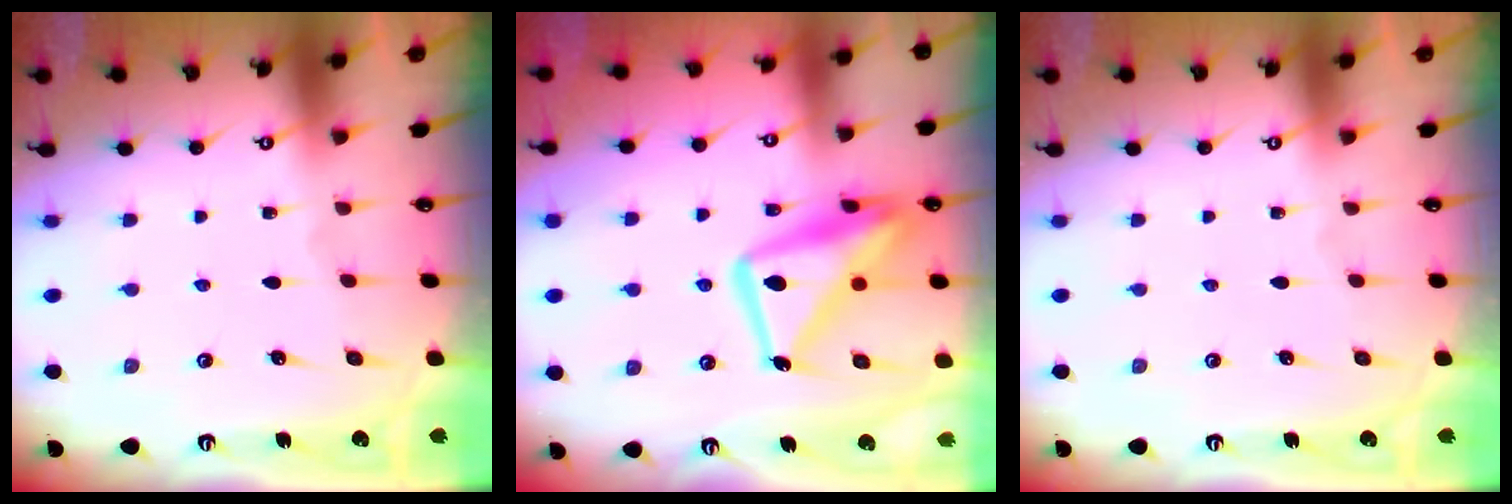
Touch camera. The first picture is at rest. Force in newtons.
{"total": 17.2, "press": 17.1, "slide": 1.6}
{"total": 0.0}